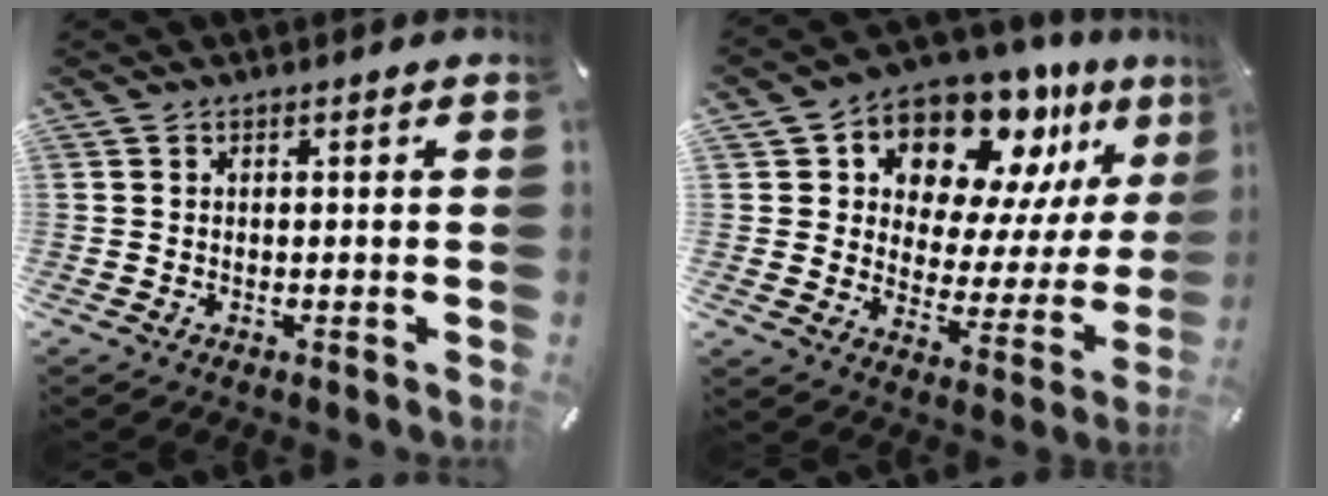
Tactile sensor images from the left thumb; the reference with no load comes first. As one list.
[{"total": 15.0, "force": [11.4, 8.0, 5.6], "torque": [-0.098, -0.096, 0.202]}]